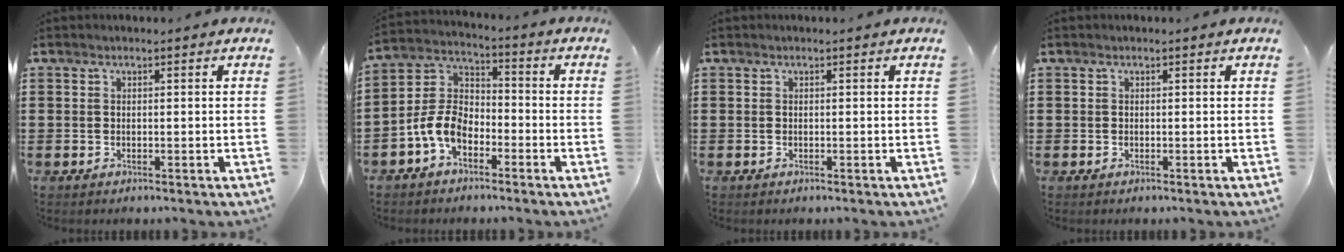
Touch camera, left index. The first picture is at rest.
{"total": 7.1, "force": [-4.0, 4.2, 4.2], "torque": [-0.119, 0.001, -0.087]}
{"total": 0.0}
{"total": 0.0}